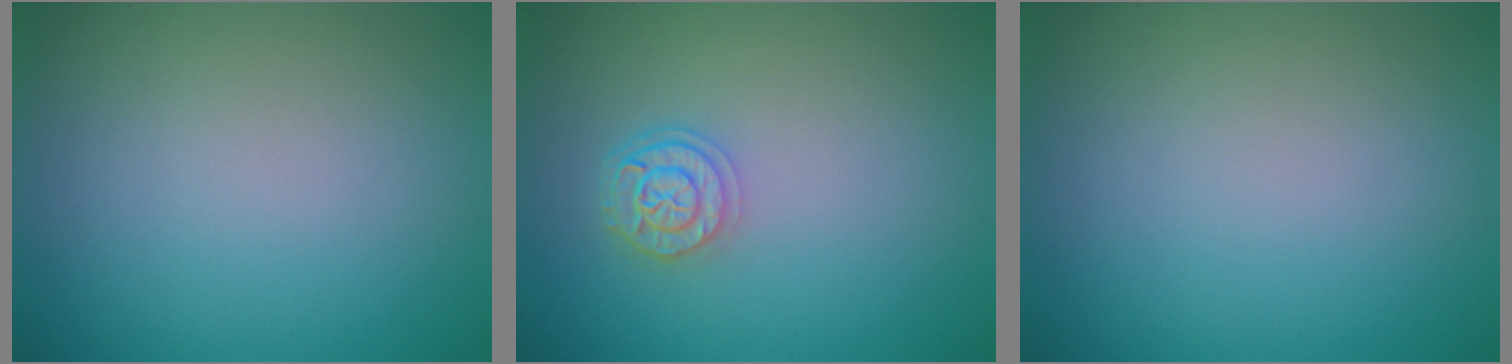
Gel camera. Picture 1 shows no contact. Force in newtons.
{"total": 2.3, "press": 1.9, "slide": 1.3}
{"total": 0.0}